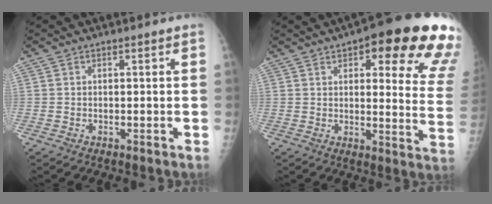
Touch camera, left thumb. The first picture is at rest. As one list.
[{"total": 22.5, "force": [12.8, 6.6, 17.3], "torque": [-0.169, -0.043, 0.141]}]